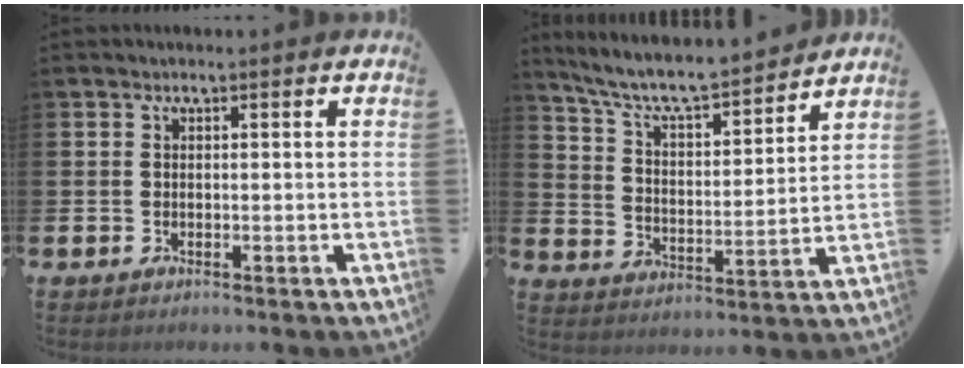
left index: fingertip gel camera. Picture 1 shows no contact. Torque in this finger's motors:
{"motor_torque": [0.11, -0.47, 0.60, 0.21]}